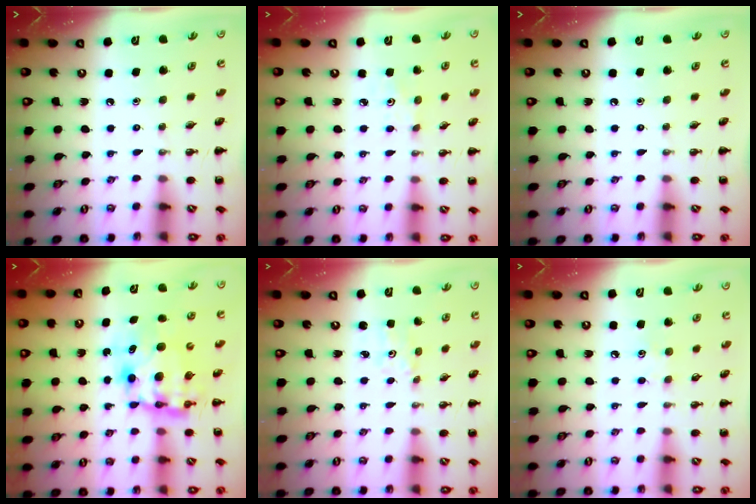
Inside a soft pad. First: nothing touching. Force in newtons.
{"total": 1.8, "press": 1.7, "slide": 0.6}
{"total": 0.0}
{"total": 7.9, "press": 7.6, "slide": 2.1}
{"total": 0.9, "press": 0.8, "slide": 0.4}
{"total": 5.2, "press": 4.9, "slide": 1.6}